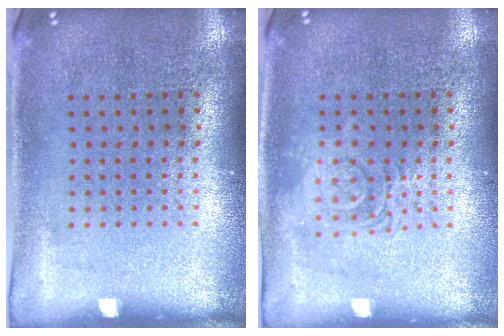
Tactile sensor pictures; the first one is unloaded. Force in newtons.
{"total": 2.5, "press": 2.5, "slide": 0.5}